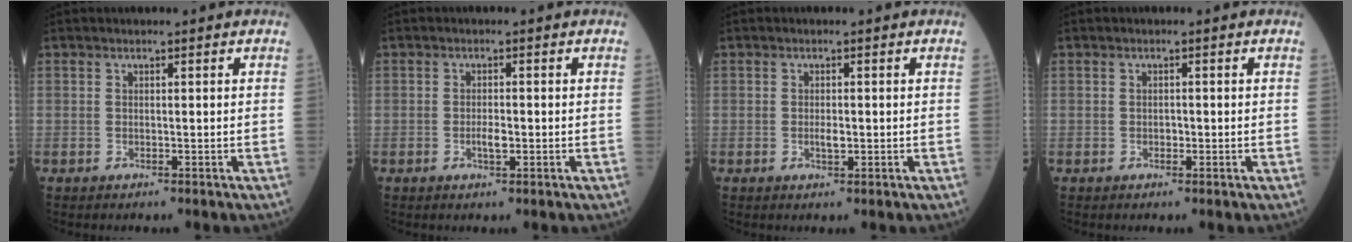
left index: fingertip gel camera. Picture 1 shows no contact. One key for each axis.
{"total": 1.8, "fx": -0.5, "fy": 0.6, "fz": 1.6, "tx": -0.033, "ty": 0.000, "tz": -0.007}
{"total": 1.4, "fx": -0.2, "fy": 0.6, "fz": 1.3, "tx": -0.027, "ty": -0.001, "tz": -0.001}
{"total": 0.7, "fx": -0.2, "fy": 0.5, "fz": 0.5, "tx": -0.009, "ty": 0.001, "tz": -0.004}